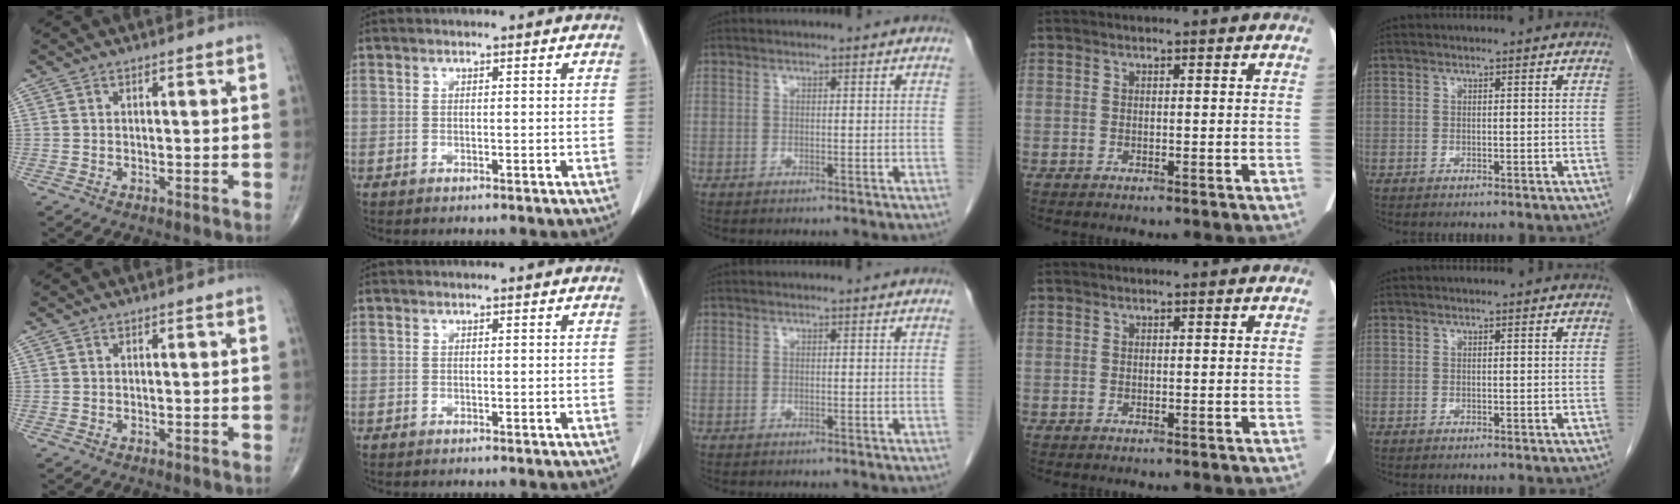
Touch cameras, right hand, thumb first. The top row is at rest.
{}